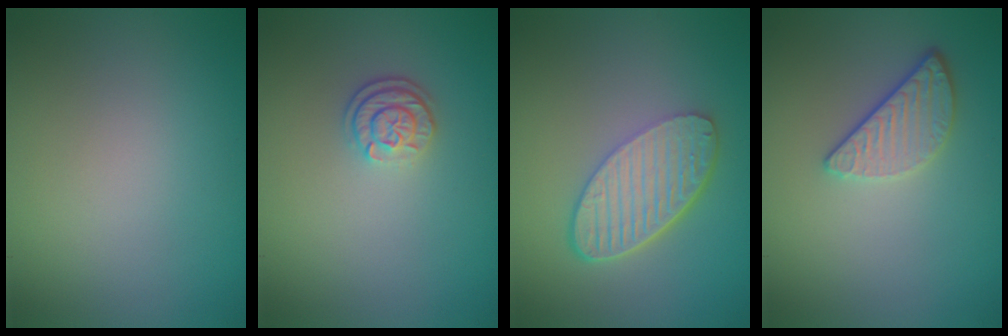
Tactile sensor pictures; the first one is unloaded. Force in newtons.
{"total": 2.3, "press": 1.7, "slide": 1.4}
{"total": 5.8, "press": 4.3, "slide": 4.0}
{"total": 2.6, "press": 2.3, "slide": 1.3}